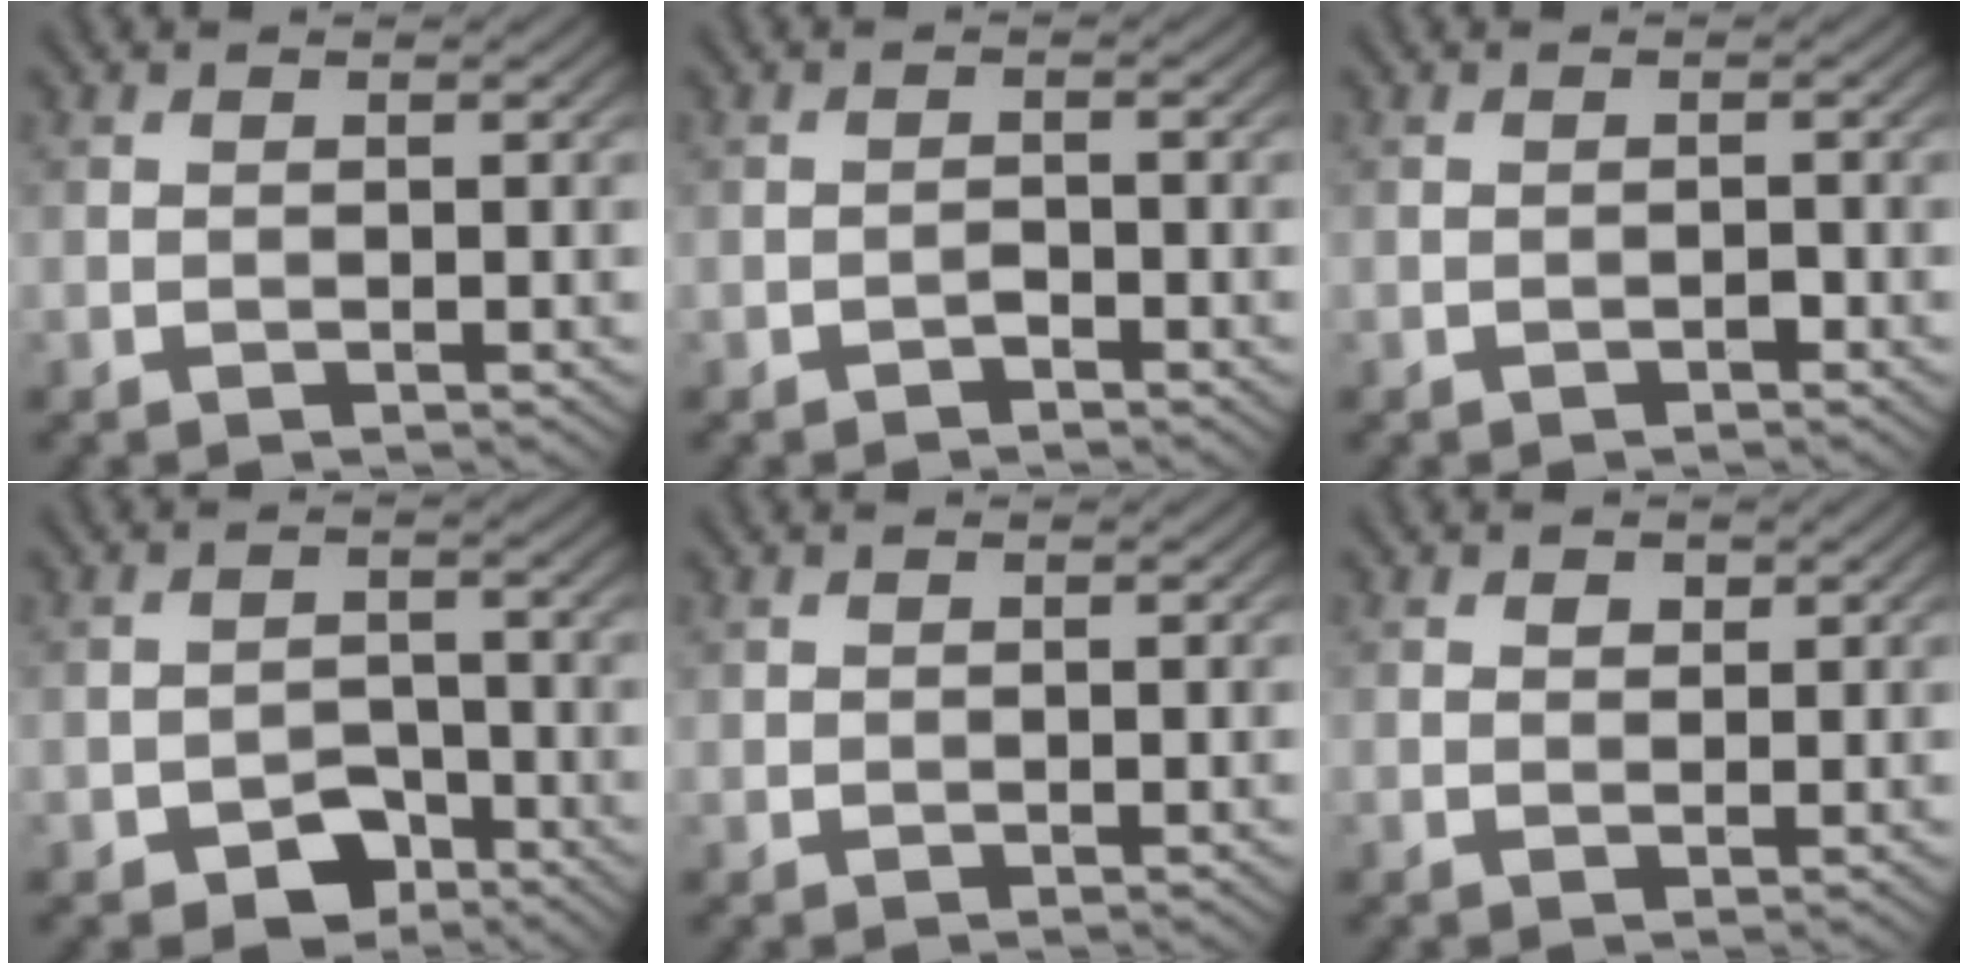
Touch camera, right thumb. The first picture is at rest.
{"total": 1.0, "force": [-0.9, 0.4, 0.4], "torque": [-0.006, 0.003, -0.018]}
{"total": 0.6, "force": [-0.5, 0.2, 0.3], "torque": [-0.002, 0.003, -0.008]}
{"total": 4.5, "force": [-3.0, 2.7, 2.0], "torque": [-0.031, -0.001, -0.055]}
{"total": 0.5, "force": [0.3, 0.4, 0.1], "torque": [-0.001, -0.003, 0.011]}
{"total": 1.0, "force": [0.6, 0.7, 0.4], "torque": [-0.007, -0.001, 0.009]}